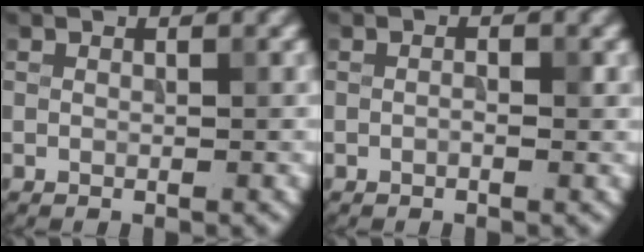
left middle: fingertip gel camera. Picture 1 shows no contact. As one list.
[{"total": 1.0, "force": [-0.2, 0.3, 0.9], "torque": [-0.017, 0.000, -0.004]}]